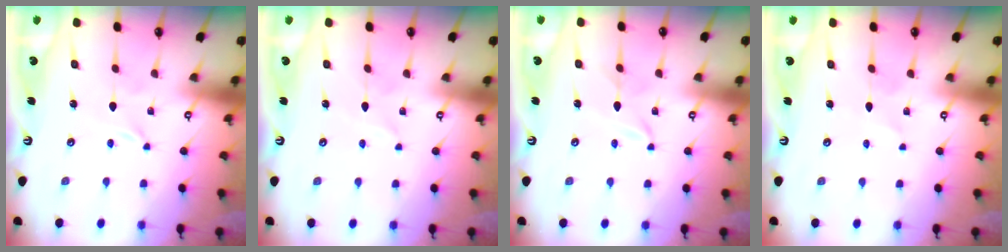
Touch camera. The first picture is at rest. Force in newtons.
{"total": 1.1, "press": 1.1, "slide": 0.2}
{"total": 2.4, "press": 2.3, "slide": 0.3}
{"total": 1.2, "press": 1.1, "slide": 0.1}